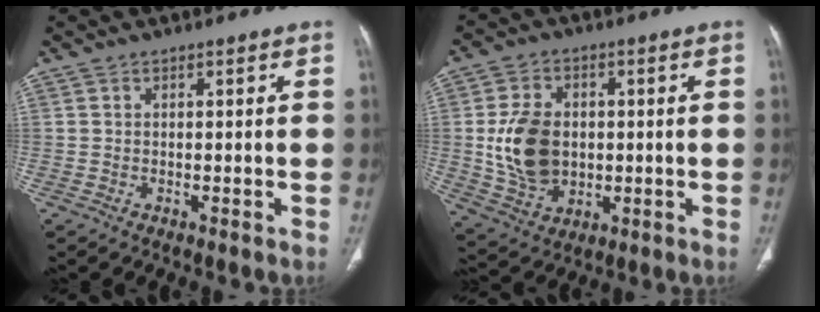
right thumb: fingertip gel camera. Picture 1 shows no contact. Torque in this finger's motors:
{"motor_torque": [1.00, 0.95, 0.86, -0.03, 0.25]}